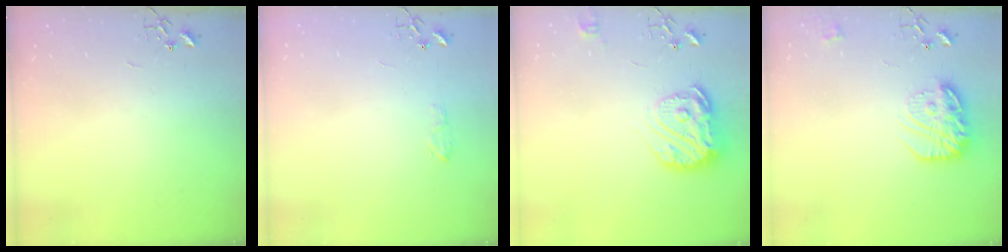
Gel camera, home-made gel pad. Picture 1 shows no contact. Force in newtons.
{"total": 5.5, "press": 5.5, "slide": 0.8}
{"total": 17.2, "press": 17.1, "slide": 1.4}
{"total": 17.4, "press": 17.3, "slide": 1.2}